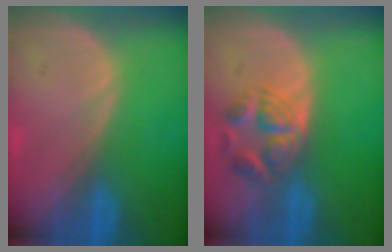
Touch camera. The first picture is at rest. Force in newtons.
{"total": 5.5, "press": 5.1, "slide": 2.0}